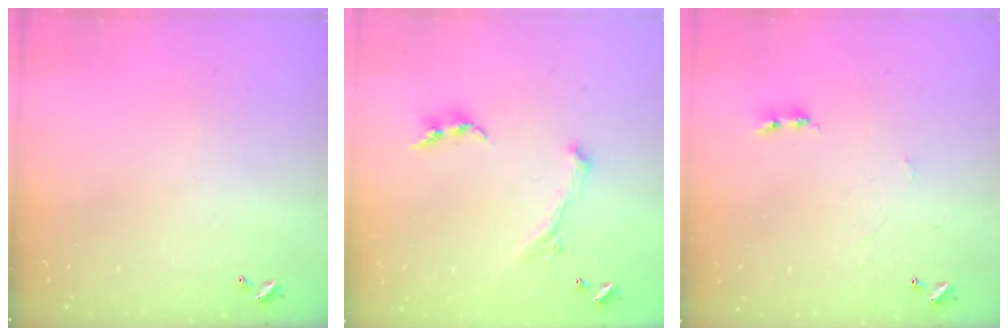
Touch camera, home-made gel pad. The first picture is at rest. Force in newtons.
{"total": 1.6, "press": 1.5, "slide": 0.4}
{"total": 0.9, "press": 0.8, "slide": 0.3}